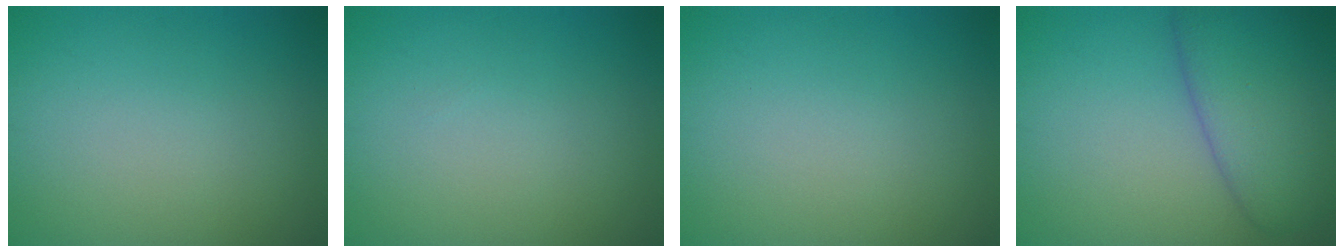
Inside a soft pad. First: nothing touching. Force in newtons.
{"total": 0.0}
{"total": 0.0}
{"total": 5.6, "press": 5.6, "slide": 0.3}